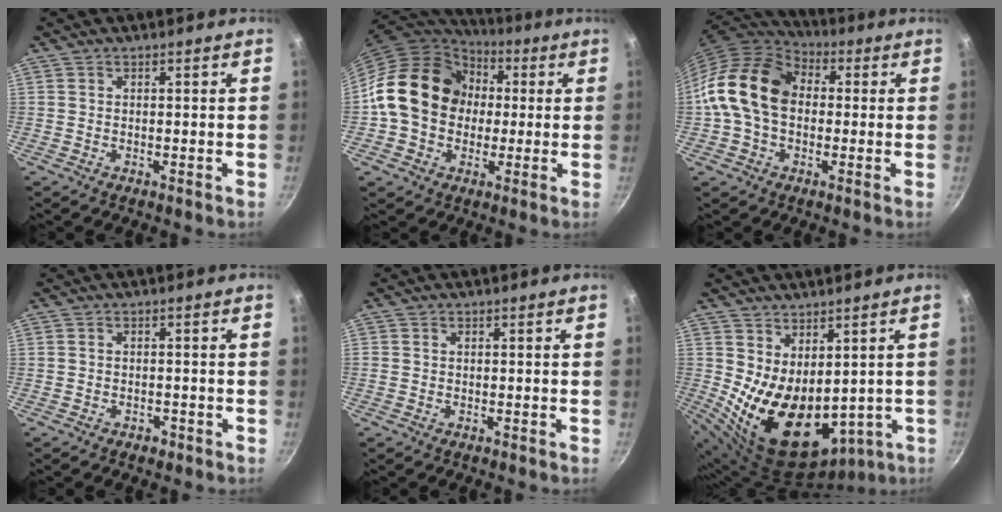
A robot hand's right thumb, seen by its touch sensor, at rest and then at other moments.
{"total": 18.5, "force": [1.3, 15.2, 10.5], "torque": [-0.152, 0.032, 0.011]}
{"total": 16.4, "force": [0.5, 12.0, 11.3], "torque": [-0.183, 0.034, -0.008]}
{"total": 1.5, "force": [-0.9, 1.0, 0.7], "torque": [-0.010, 0.008, -0.009]}
{"total": 0.5, "force": [0.1, 0.5, 0.1], "torque": [-0.002, 0.002, 0.001]}
{"total": 15.9, "force": [1.0, 9.9, 12.3], "torque": [-0.177, -0.035, 0.053]}